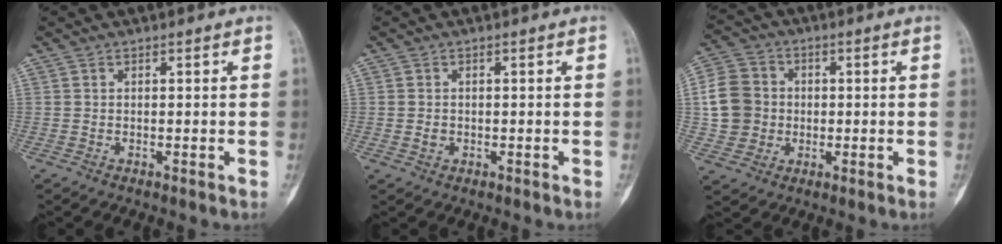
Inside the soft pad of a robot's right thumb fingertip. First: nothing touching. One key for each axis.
{"total": 1.3, "fx": -0.2, "fy": 1.1, "fz": 0.6, "tx": -0.007, "ty": 0.003, "tz": -0.003}
{"total": 10.2, "fx": 0.2, "fy": 9.3, "fz": 4.2, "tx": -0.062, "ty": 0.014, "tz": -0.001}